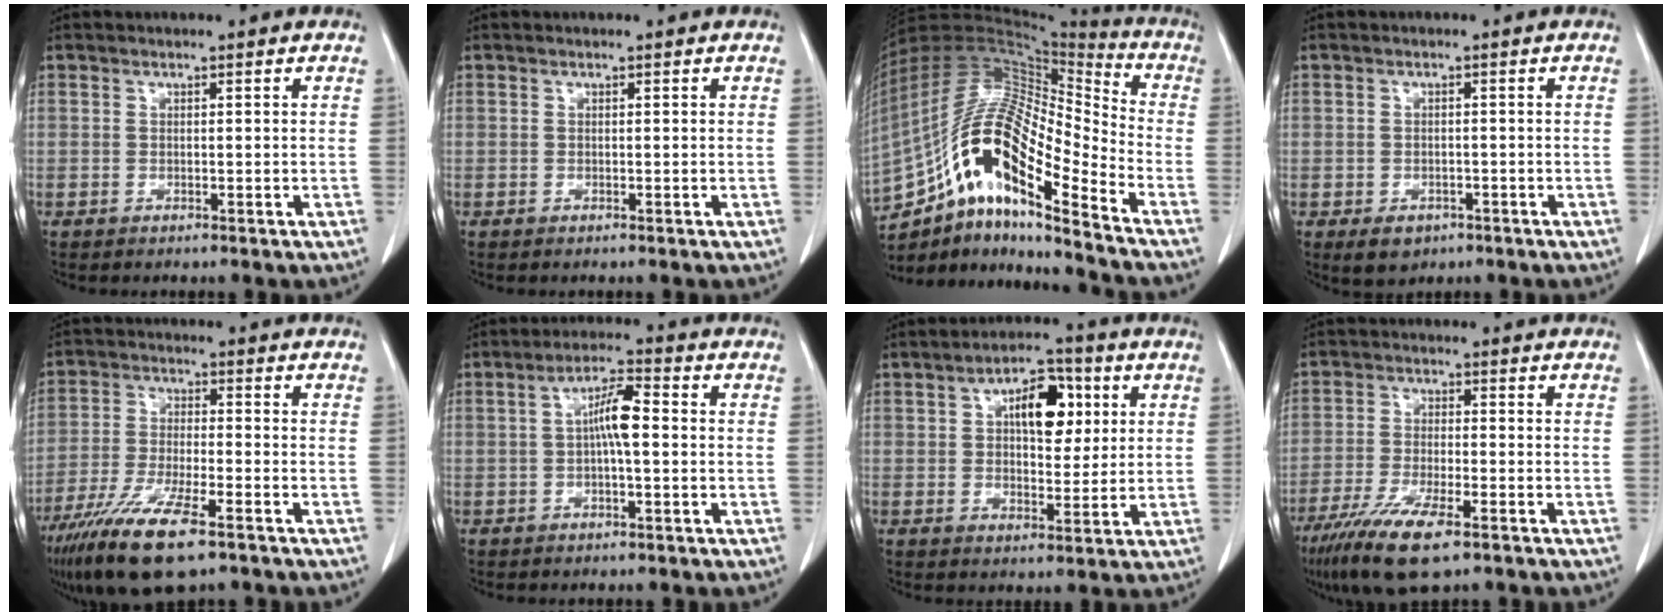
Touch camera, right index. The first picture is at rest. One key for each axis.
{"total": 0.0}
{"total": 20.1, "fx": -11.5, "fy": 4.1, "fz": 16.0, "tx": -0.323, "ty": 0.017, "tz": -0.203}
{"total": 3.5, "fx": -1.8, "fy": 2.6, "fz": 1.4, "tx": -0.018, "ty": 0.001, "tz": -0.016}
{"total": 12.5, "fx": -8.2, "fy": 2.1, "fz": 9.3, "tx": -0.180, "ty": -0.030, "tz": -0.142}
{"total": 5.7, "fx": 0.1, "fy": 1.0, "fz": 5.6, "tx": -0.103, "ty": 0.017, "tz": -0.001}
{"total": 8.7, "fx": 2.6, "fy": 4.2, "fz": 7.1, "tx": -0.106, "ty": 0.019, "tz": 0.040}
{"total": 10.2, "fx": -6.5, "fy": 2.0, "fz": 7.6, "tx": -0.142, "ty": -0.023, "tz": -0.110}